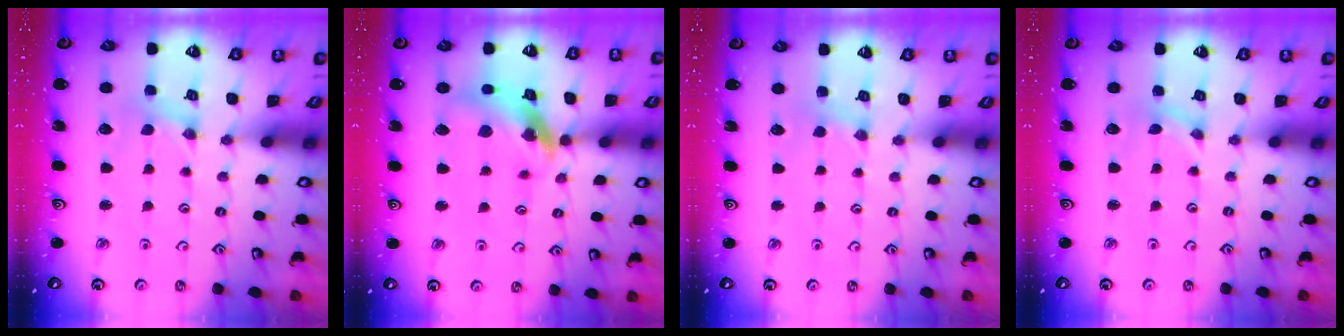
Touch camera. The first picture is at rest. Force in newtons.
{"total": 14.1, "press": 14.0, "slide": 1.7}
{"total": 2.3, "press": 2.2, "slide": 0.5}
{"total": 0.0}